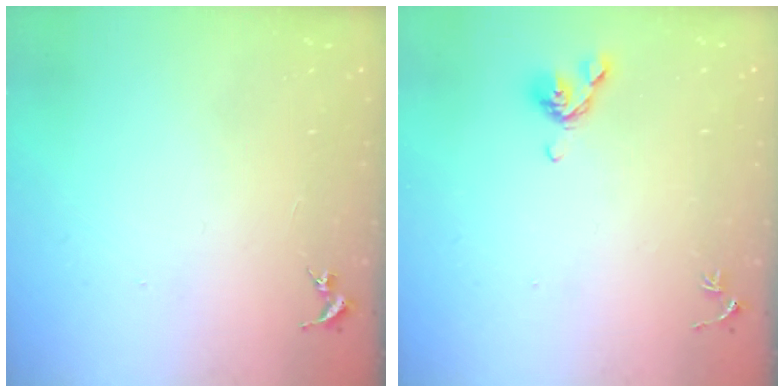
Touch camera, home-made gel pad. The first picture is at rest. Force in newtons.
{"total": 7.2, "press": 7.1, "slide": 1.2}